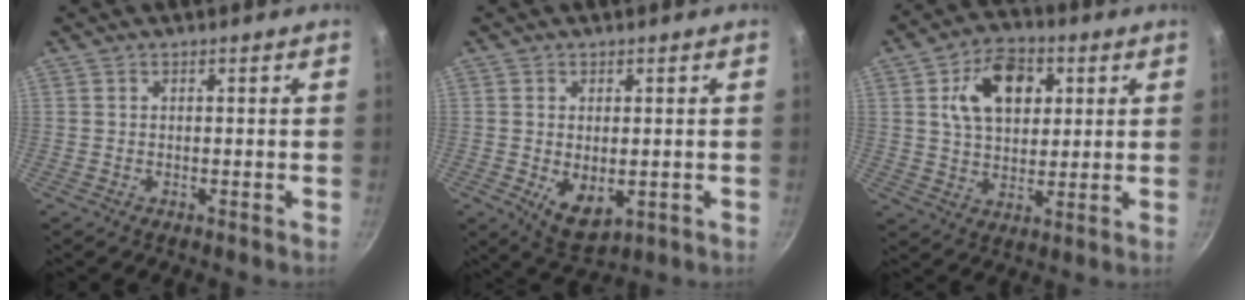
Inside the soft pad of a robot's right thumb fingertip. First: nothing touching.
{"total": 7.0, "force": [-0.9, 4.2, 5.5], "torque": [-0.082, -0.018, 0.001]}
{"total": 12.9, "force": [3.8, 8.7, 8.8], "torque": [-0.114, -0.001, 0.058]}